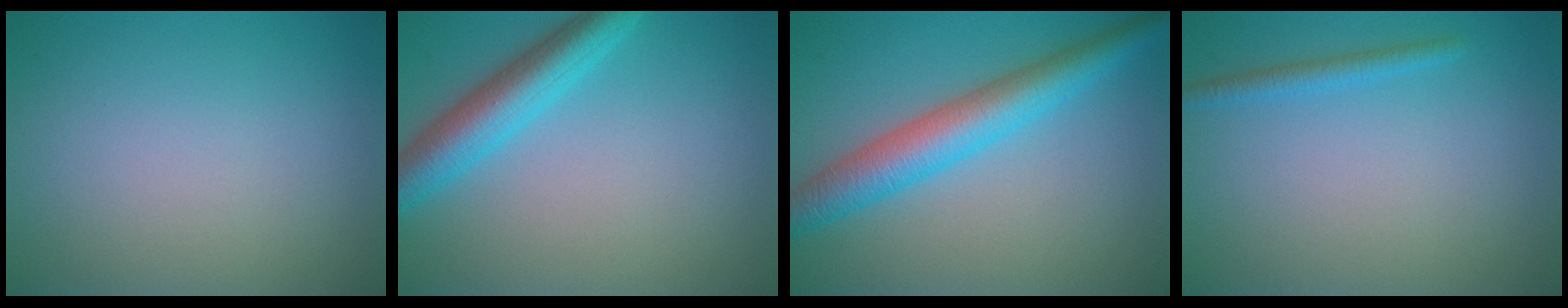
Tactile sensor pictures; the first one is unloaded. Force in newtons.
{"total": 5.0, "press": 5.0, "slide": 0.2}
{"total": 5.9, "press": 5.9, "slide": 0.0}
{"total": 1.5, "press": 1.4, "slide": 0.1}